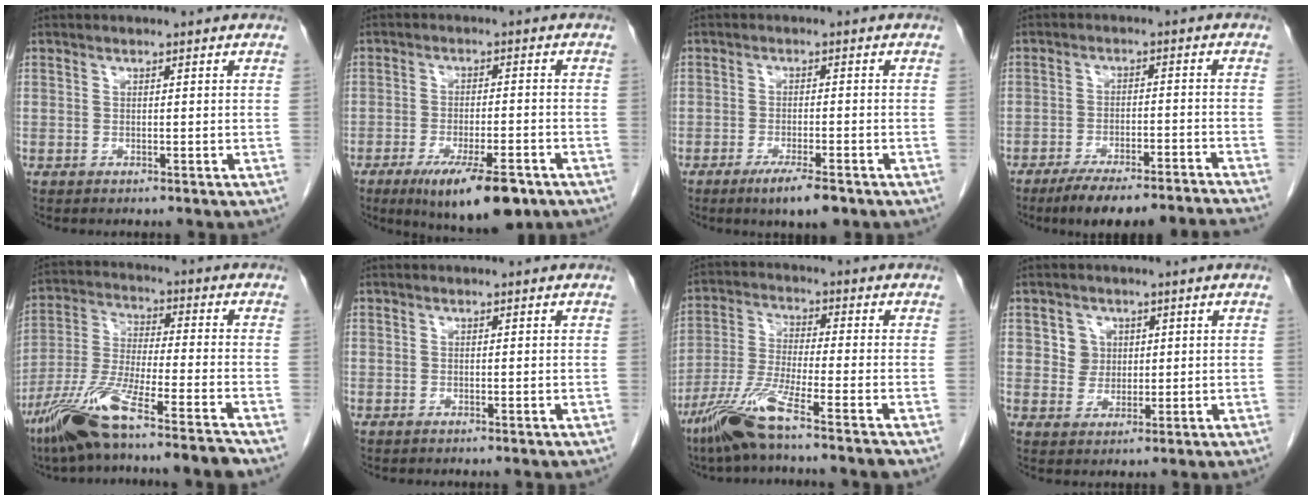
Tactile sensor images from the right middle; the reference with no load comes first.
{"total": 11.3, "force": [-7.1, 2.7, 8.4], "torque": [-0.128, -0.017, -0.106]}
{"total": 5.3, "force": [-3.5, 0.9, 3.9], "torque": [-0.067, -0.009, -0.053]}
{"total": 12.6, "force": [-11.4, 0.2, 5.4], "torque": [-0.067, 0.003, -0.165]}
{"total": 14.4, "force": [-10.7, -0.5, 9.6], "torque": [-0.195, -0.028, -0.193]}
{"total": 0.0}
{"total": 9.4, "force": [-6.6, -0.9, 6.7], "torque": [-0.143, -0.029, -0.132]}
{"total": 4.0, "force": [1.4, 3.8, 0.4], "torque": [-0.005, 0.007, 0.026]}